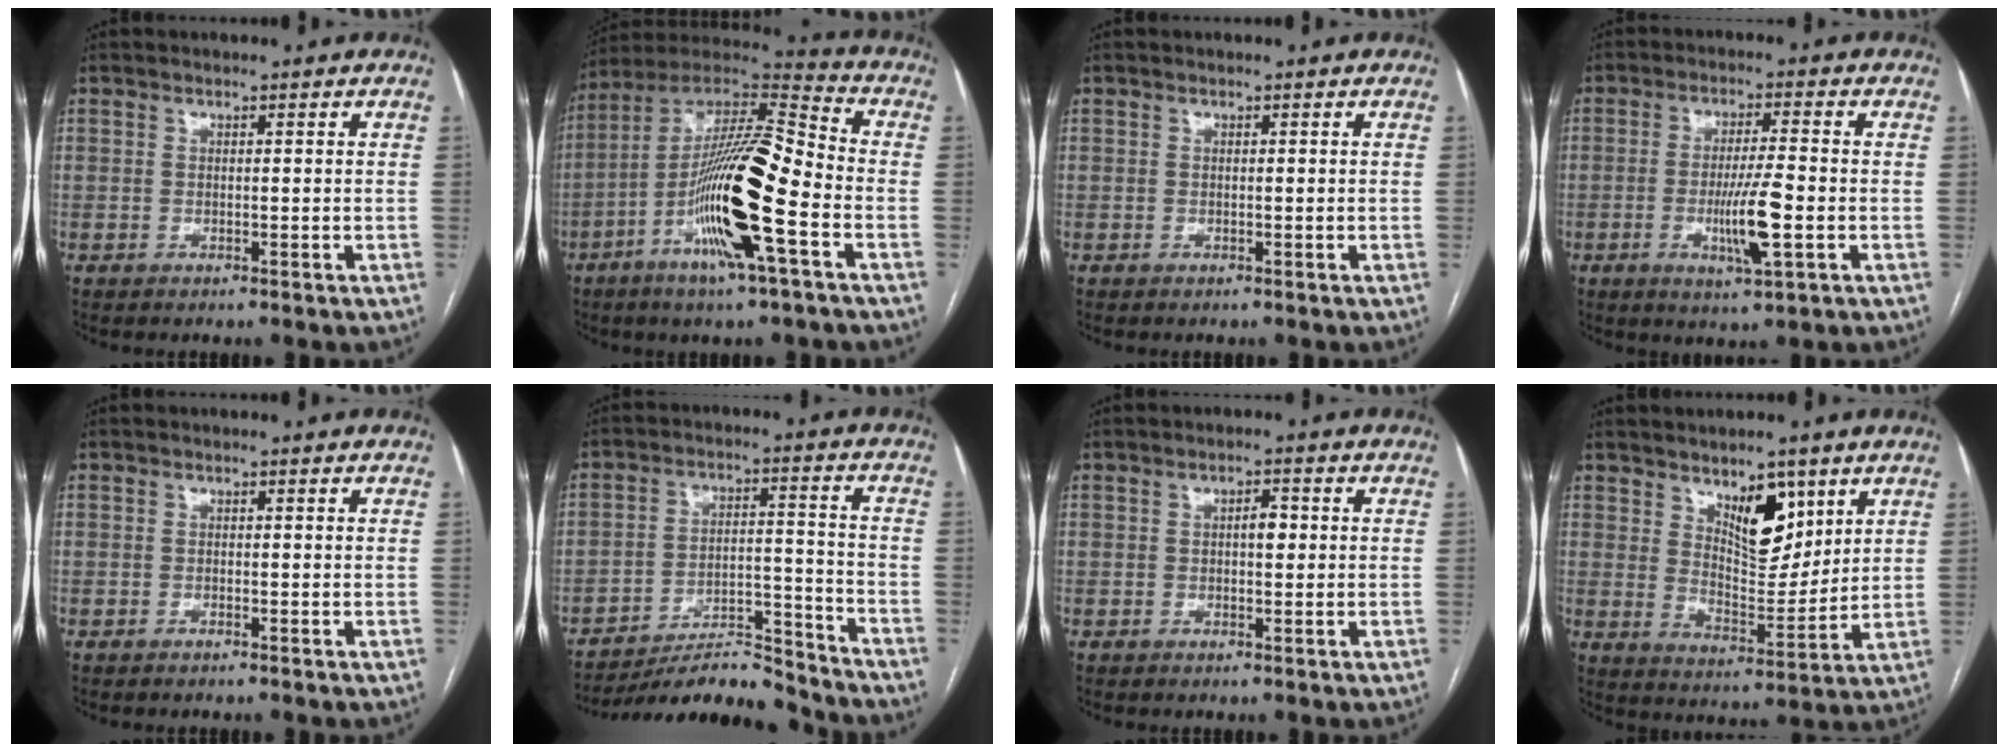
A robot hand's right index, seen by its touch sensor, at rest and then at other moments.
{"total": 19.3, "force": [-6.5, 1.6, 18.1], "torque": [-0.351, -0.008, -0.122]}
{"total": 0.0}
{"total": 7.9, "force": [-2.0, 0.3, 7.6], "torque": [-0.137, -0.013, -0.036]}
{"total": 0.0}
{"total": 13.2, "force": [-12.8, 1.5, 2.6], "torque": [-0.035, 0.028, -0.206]}
{"total": 2.2, "force": [0.2, 0.9, 2.0], "torque": [-0.030, 0.004, 0.001]}
{"total": 8.9, "force": [4.9, 3.8, 6.4], "torque": [-0.103, -0.008, 0.090]}